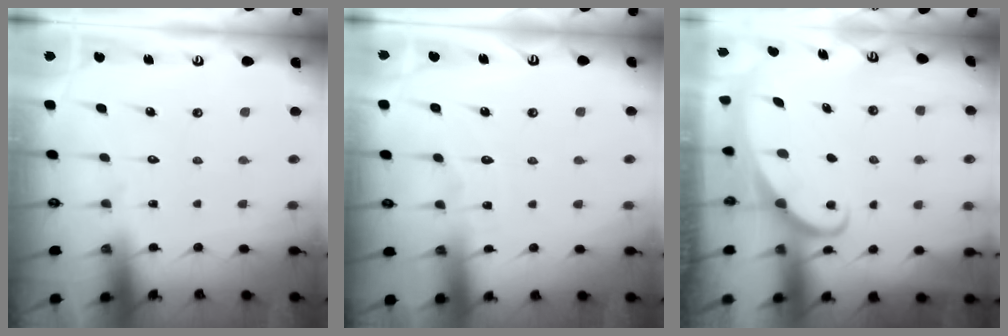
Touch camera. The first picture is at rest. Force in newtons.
{"total": 2.2, "press": 2.1, "slide": 0.3}
{"total": 2.4, "press": 2.4, "slide": 0.3}